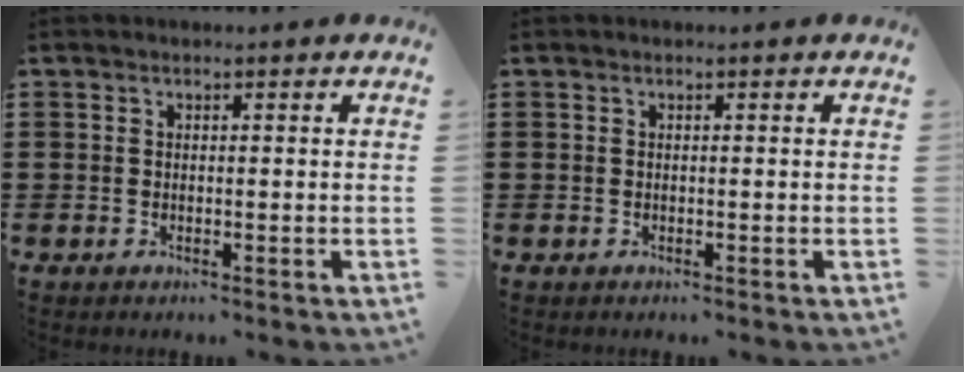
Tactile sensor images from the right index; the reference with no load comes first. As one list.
[{"total": 0.0}]